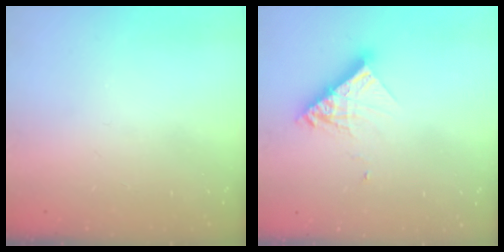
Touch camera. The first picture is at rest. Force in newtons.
{"total": 10.2, "press": 10.2, "slide": 0.3}